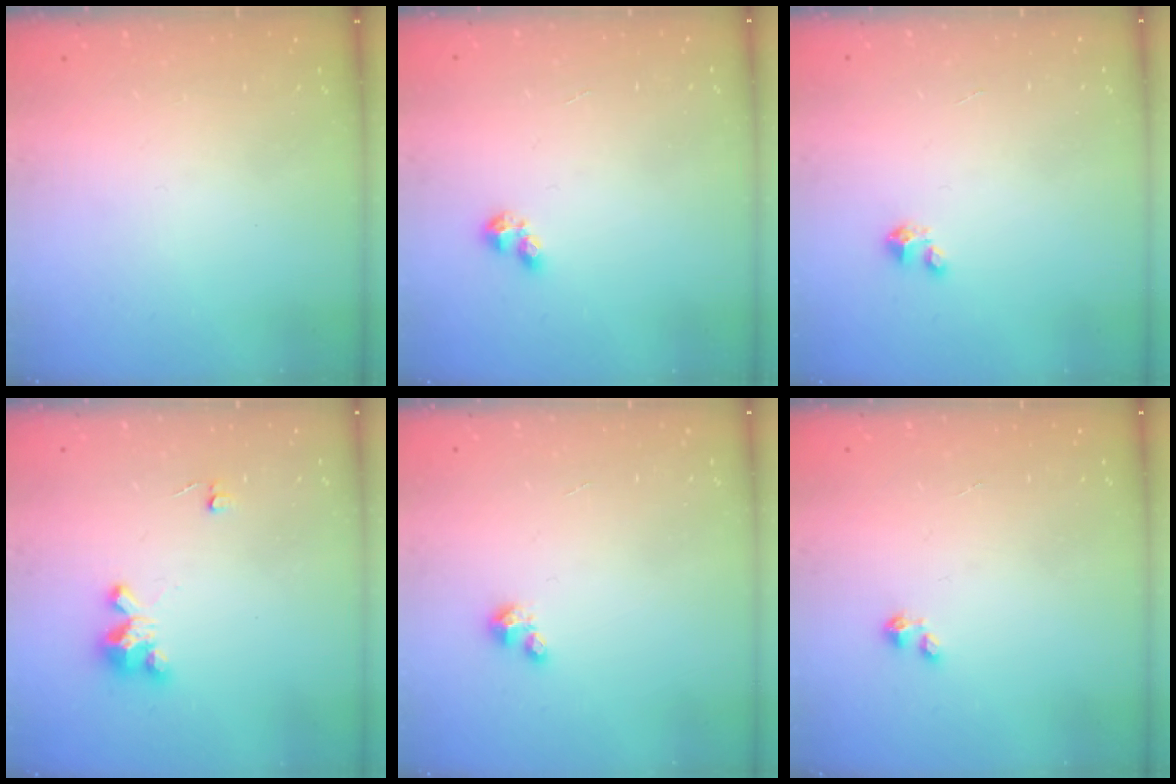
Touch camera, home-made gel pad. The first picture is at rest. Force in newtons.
{"total": 2.4, "press": 2.4, "slide": 0.4}
{"total": 2.1, "press": 2.1, "slide": 0.1}
{"total": 3.6, "press": 3.6, "slide": 0.2}
{"total": 2.6, "press": 2.6, "slide": 0.2}
{"total": 0.0}